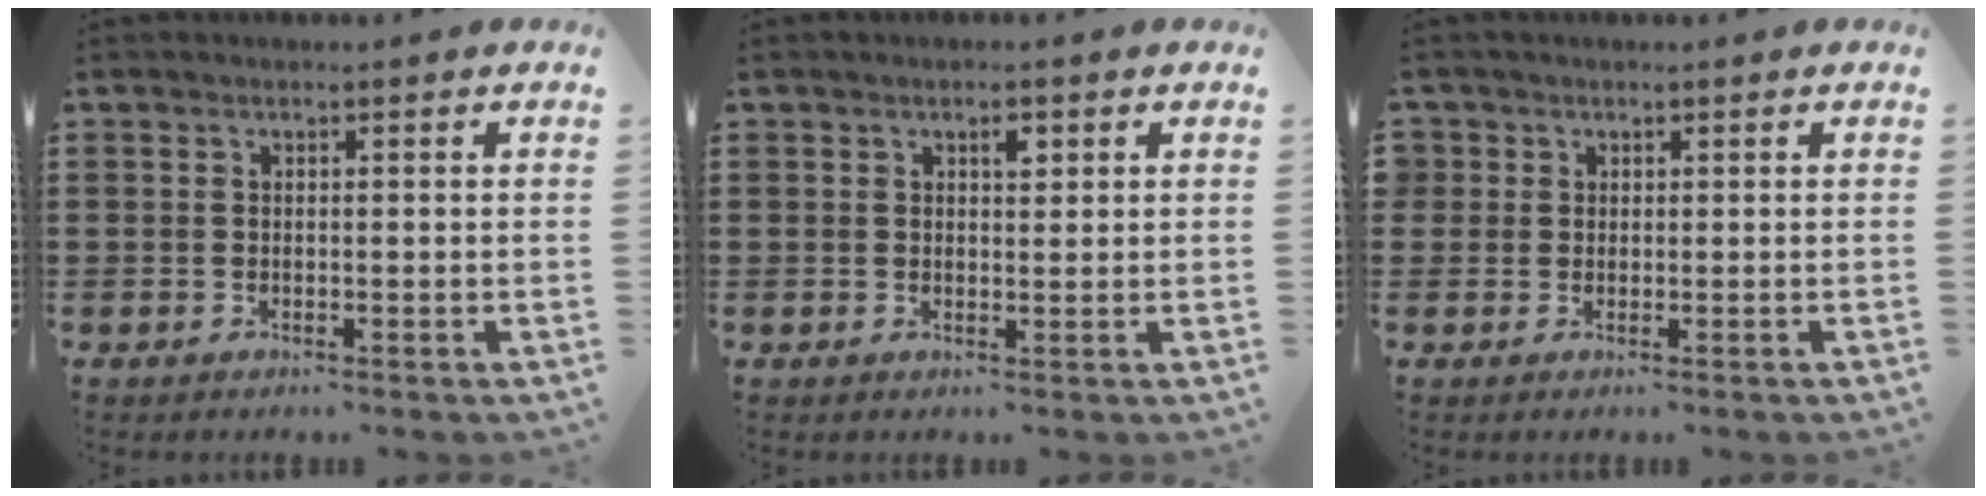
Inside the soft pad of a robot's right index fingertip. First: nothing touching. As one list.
[{"total": 1.8, "force": [0.8, 0.9, 1.3], "torque": [-0.020, 0.003, 0.011]}, {"total": 1.3, "force": [0.4, 1.2, -0.1], "torque": [-0.003, 0.006, 0.008]}]